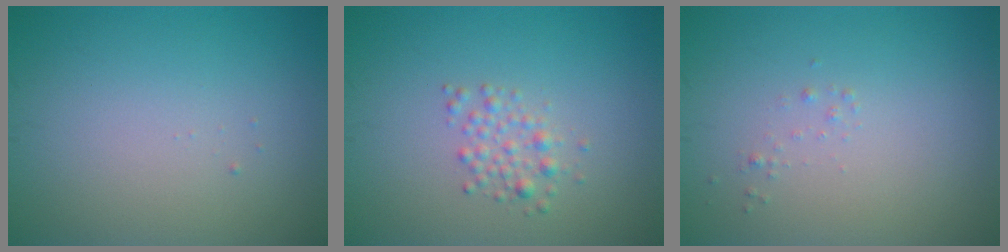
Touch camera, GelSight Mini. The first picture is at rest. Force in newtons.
{"total": 1.7, "press": 1.7, "slide": 0.0}
{"total": 0.5, "press": 0.5, "slide": 0.0}